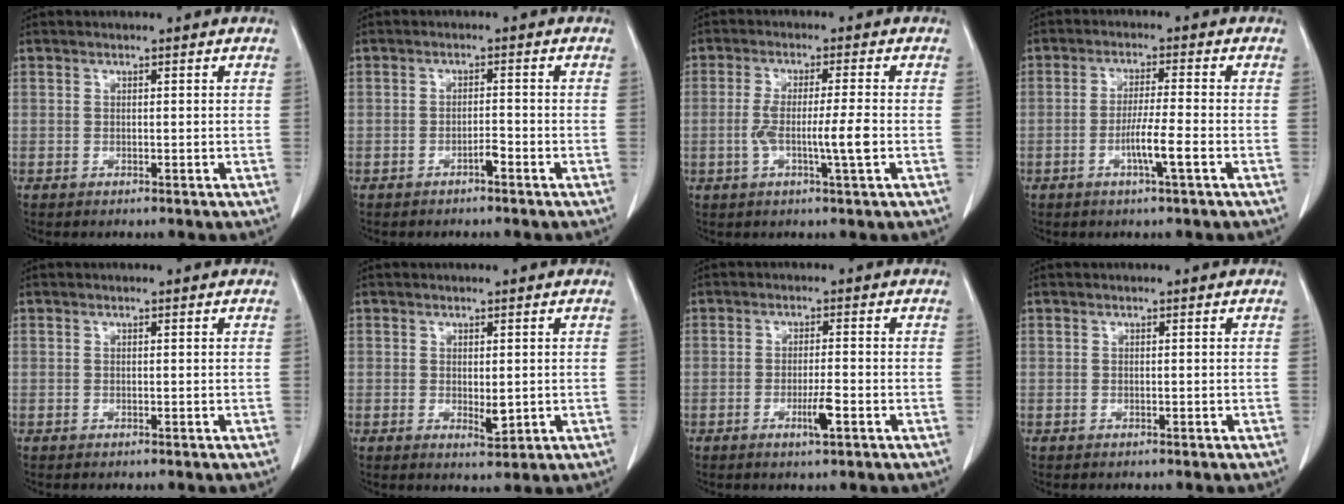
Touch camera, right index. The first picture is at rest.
{"total": 1.5, "force": [-1.1, 0.2, 1.1], "torque": [-0.019, 0.002, -0.018]}
{"total": 6.2, "force": [-1.4, -0.3, 6.0], "torque": [-0.115, -0.004, -0.024]}
{"total": 5.1, "force": [-1.9, -0.4, 4.7], "torque": [-0.084, -0.006, -0.036]}
{"total": 0.0}
{"total": 2.4, "force": [-0.1, 1.1, 2.2], "torque": [-0.033, -0.007, 0.004]}
{"total": 3.7, "force": [-1.6, 0.1, 3.3], "torque": [-0.062, -0.005, -0.029]}
{"total": 0.0}